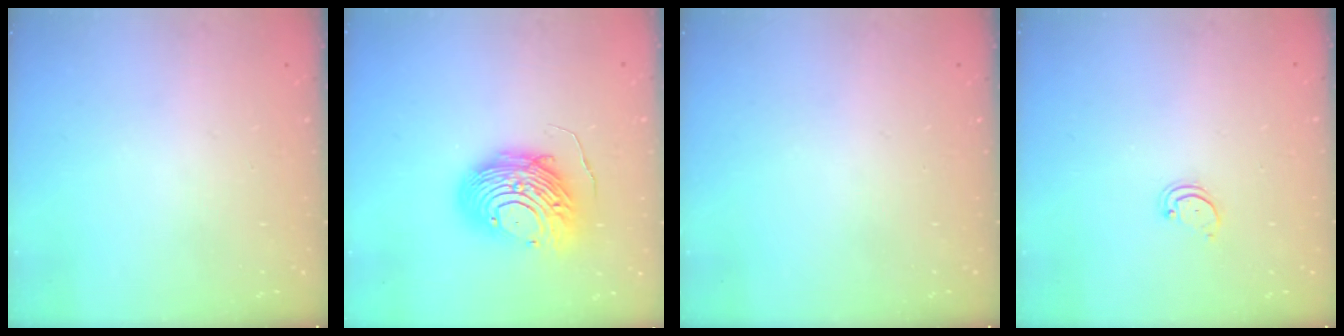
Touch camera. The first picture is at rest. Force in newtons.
{"total": 13.5, "press": 13.4, "slide": 1.0}
{"total": 0.0}
{"total": 2.2, "press": 2.2, "slide": 0.2}